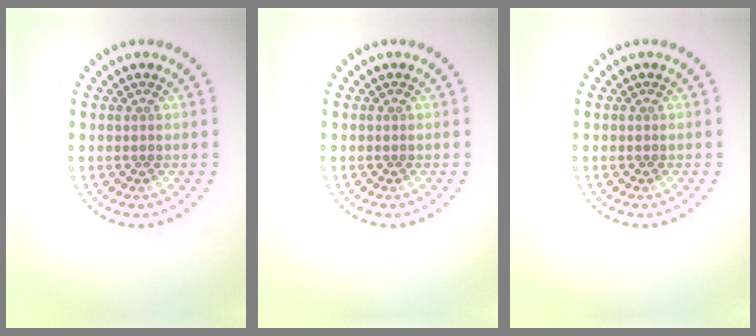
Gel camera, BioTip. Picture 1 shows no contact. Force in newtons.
{"total": 0.0}
{"total": 0.0}